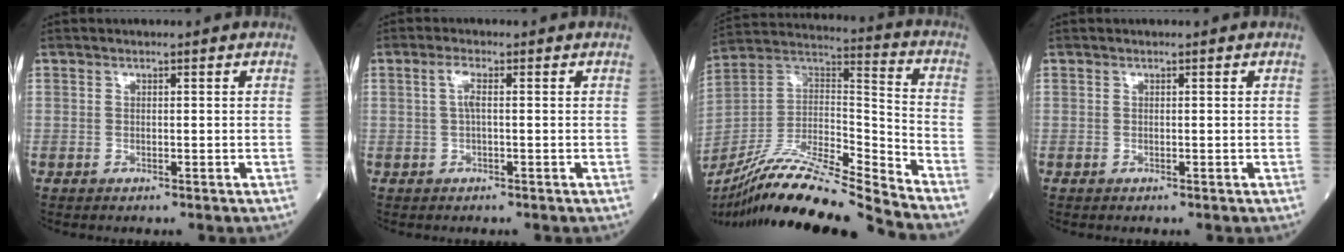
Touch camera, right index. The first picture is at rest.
{"total": 1.9, "force": [0.2, 0.2, 1.9], "torque": [-0.041, 0.003, 0.004]}
{"total": 20.4, "force": [-17.9, -0.5, 9.7], "torque": [-0.201, 0.005, -0.327]}
{"total": 0.0}